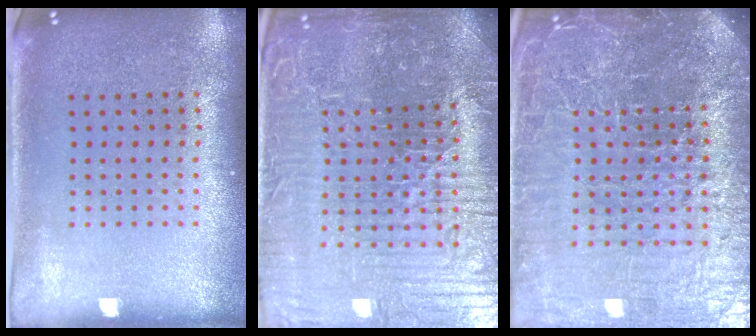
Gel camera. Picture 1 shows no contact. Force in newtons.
{"total": 6.2, "press": 5.8, "slide": 2.1}
{"total": 7.0, "press": 6.1, "slide": 3.4}